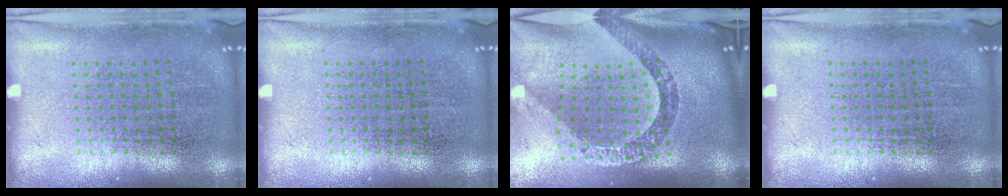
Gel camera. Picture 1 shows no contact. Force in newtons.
{"total": 0.0}
{"total": 3.0, "press": 2.2, "slide": 2.0}
{"total": 0.0}